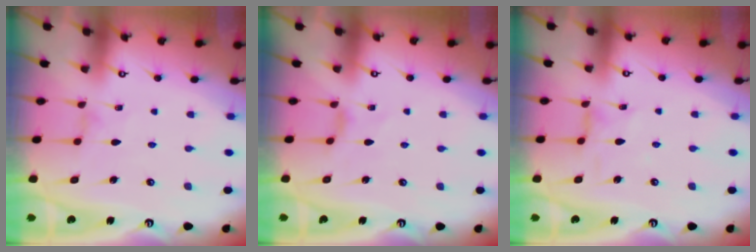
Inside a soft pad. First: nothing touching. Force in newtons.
{"total": 2.1, "press": 2.1, "slide": 0.4}
{"total": 1.9, "press": 1.9, "slide": 0.3}